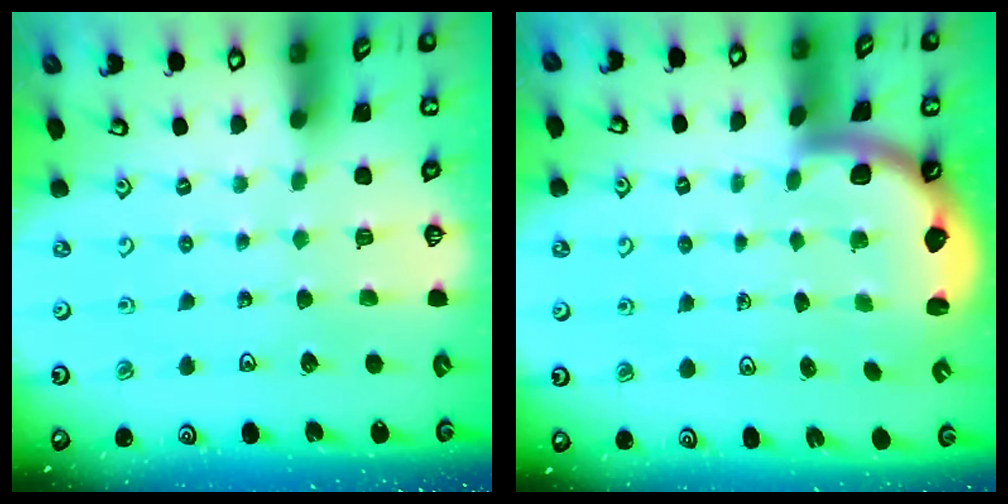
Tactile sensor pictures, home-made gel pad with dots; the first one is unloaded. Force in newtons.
{"total": 2.2, "press": 2.2, "slide": 0.3}